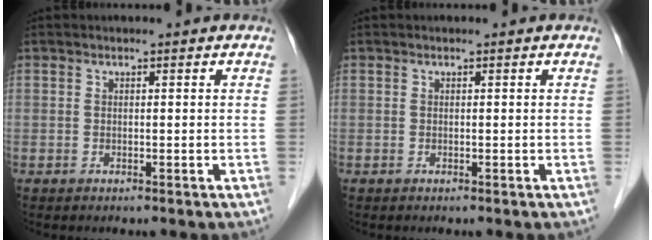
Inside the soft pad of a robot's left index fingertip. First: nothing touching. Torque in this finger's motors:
{"motor_torque": [-0.01, 0.01, 0.00, 0.00]}